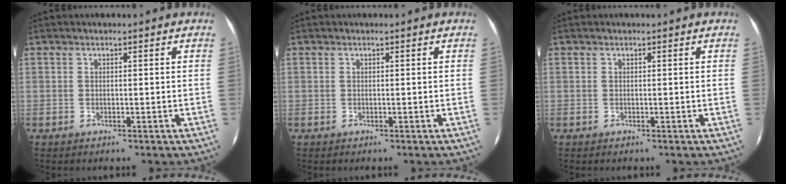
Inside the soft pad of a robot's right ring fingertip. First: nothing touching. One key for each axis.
{"total": 0.0}
{"total": 0.0}